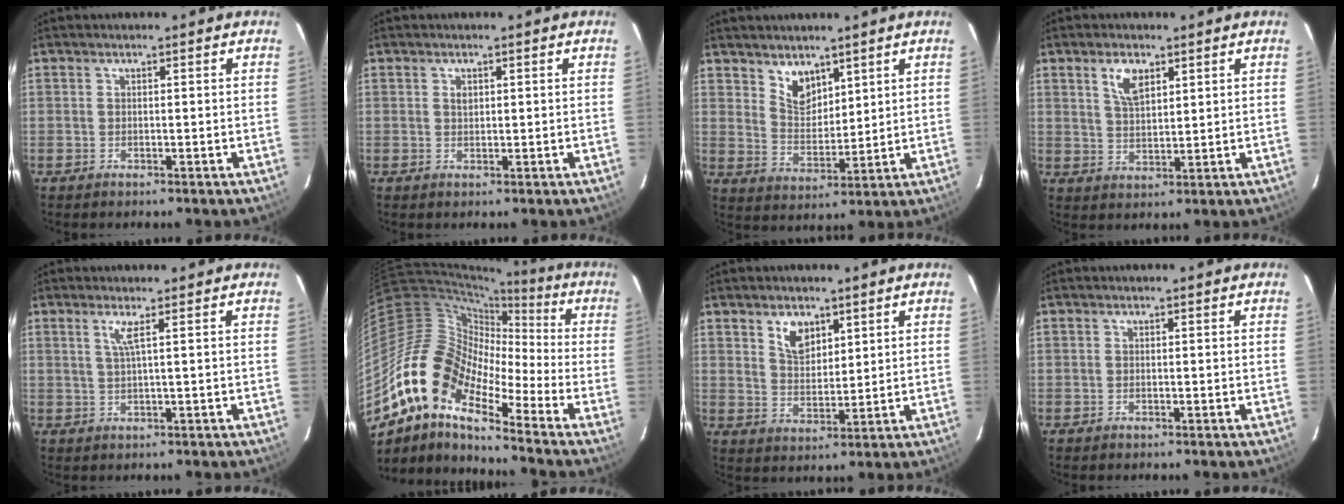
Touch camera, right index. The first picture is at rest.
{"total": 1.2, "force": [0.4, 0.8, 0.7], "torque": [-0.011, 0.004, 0.008]}
{"total": 6.2, "force": [4.5, 3.7, 2.4], "torque": [-0.033, 0.003, 0.090]}
{"total": 5.4, "force": [2.9, 2.6, 3.7], "torque": [-0.068, 0.005, 0.057]}
{"total": 2.2, "force": [1.0, -0.7, 1.9], "torque": [-0.034, -0.003, 0.021]}
{"total": 16.0, "force": [-9.9, 6.6, 10.8], "torque": [-0.175, 0.001, -0.207]}
{"total": 5.9, "force": [3.4, 3.6, 3.3], "torque": [-0.053, 0.004, 0.067]}
{"total": 0.0}